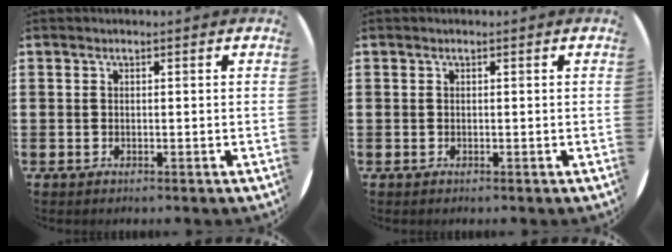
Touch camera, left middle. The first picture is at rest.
{"total": 0.0}